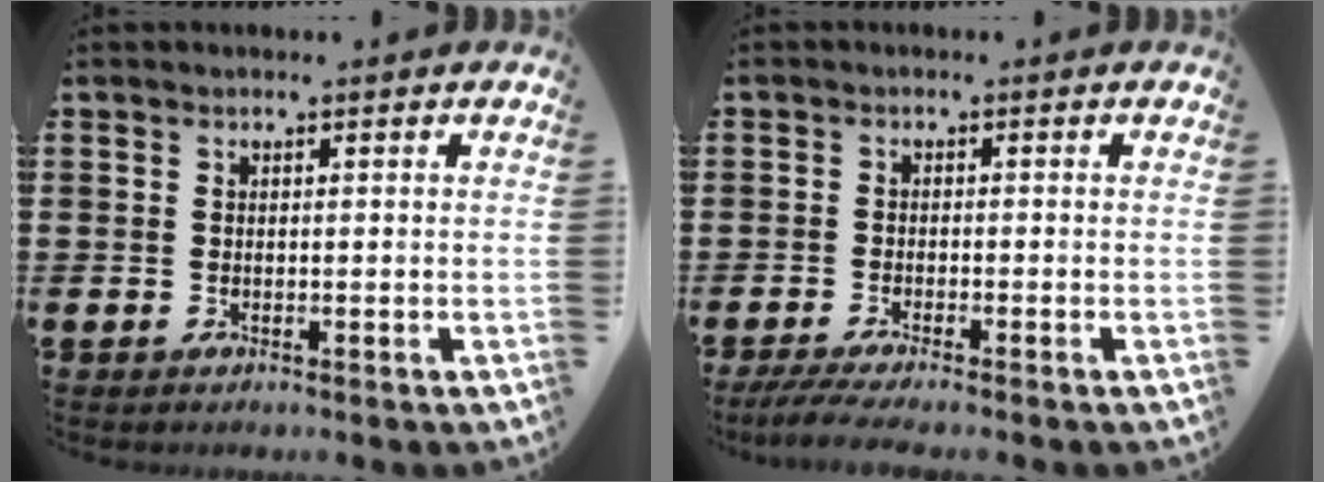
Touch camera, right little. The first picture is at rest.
{"total": 2.2, "force": [-1.6, 0.0, 1.4], "torque": [-0.030, -0.004, -0.031]}